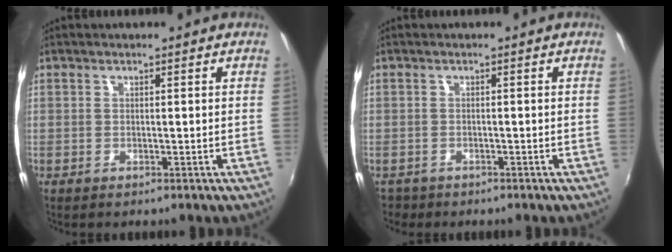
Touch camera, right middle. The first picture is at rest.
{"total": 2.2, "force": [-1.6, 1.5, 0.3], "torque": [-0.012, -0.005, -0.027]}